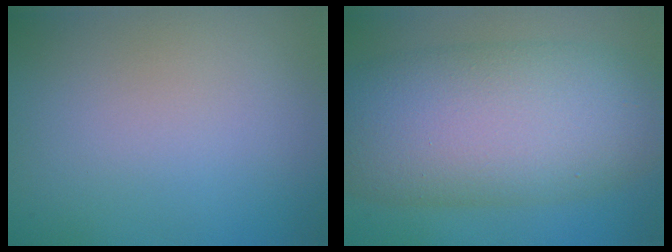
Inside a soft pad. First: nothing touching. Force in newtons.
{"total": 12.5, "press": 12.5, "slide": 0.5}